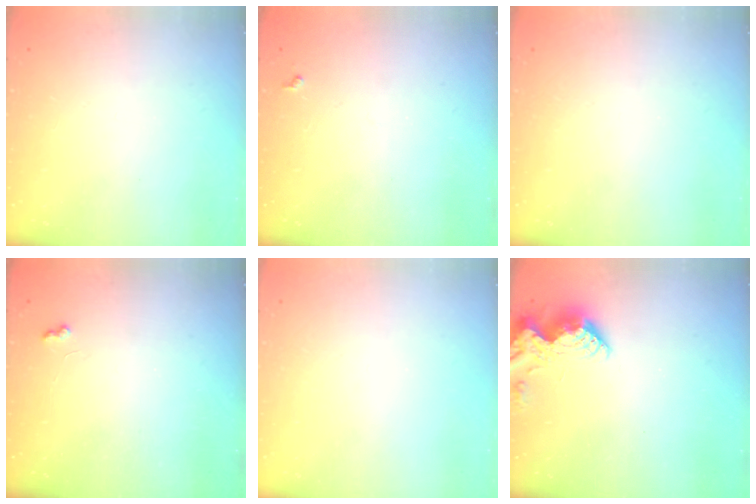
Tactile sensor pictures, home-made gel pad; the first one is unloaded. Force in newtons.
{"total": 4.9, "press": 4.8, "slide": 0.4}
{"total": 0.0}
{"total": 2.9, "press": 2.8, "slide": 0.5}
{"total": 0.0}
{"total": 11.1, "press": 11.1, "slide": 0.8}